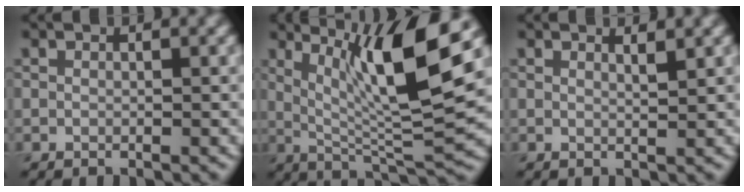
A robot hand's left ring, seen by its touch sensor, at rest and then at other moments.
{"total": 10.8, "force": [3.9, 2.1, 9.8], "torque": [-0.154, -0.012, 0.073]}
{"total": 1.2, "force": [0.9, 0.3, 0.8], "torque": [-0.003, 0.002, 0.013]}